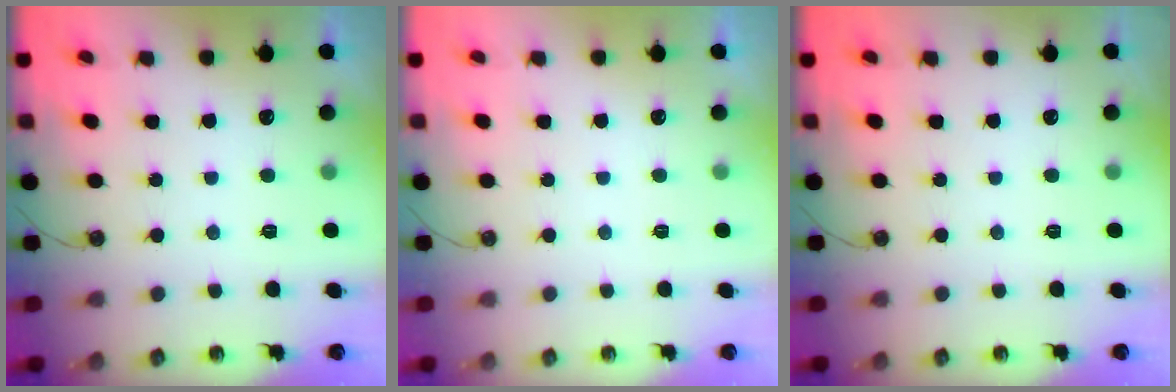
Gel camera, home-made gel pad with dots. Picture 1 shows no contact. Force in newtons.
{"total": 0.0}
{"total": 0.0}